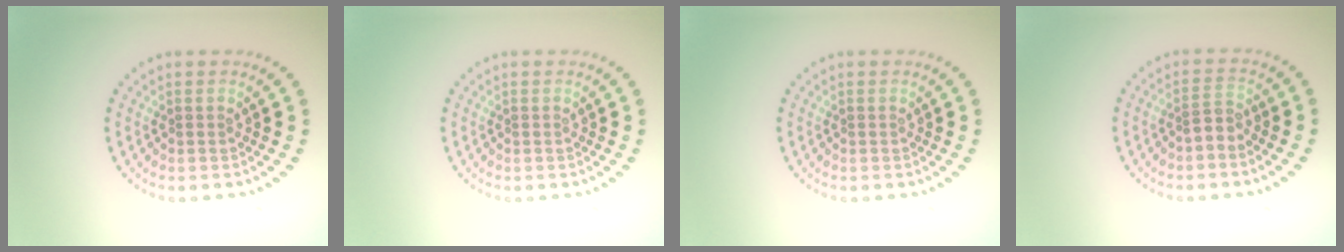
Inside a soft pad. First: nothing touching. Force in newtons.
{"total": 0.0}
{"total": 0.0}
{"total": 1.6, "press": 1.2, "slide": 1.0}